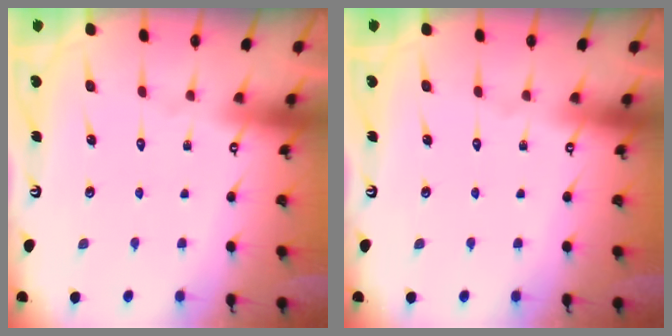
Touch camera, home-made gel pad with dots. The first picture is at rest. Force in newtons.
{"total": 0.0}